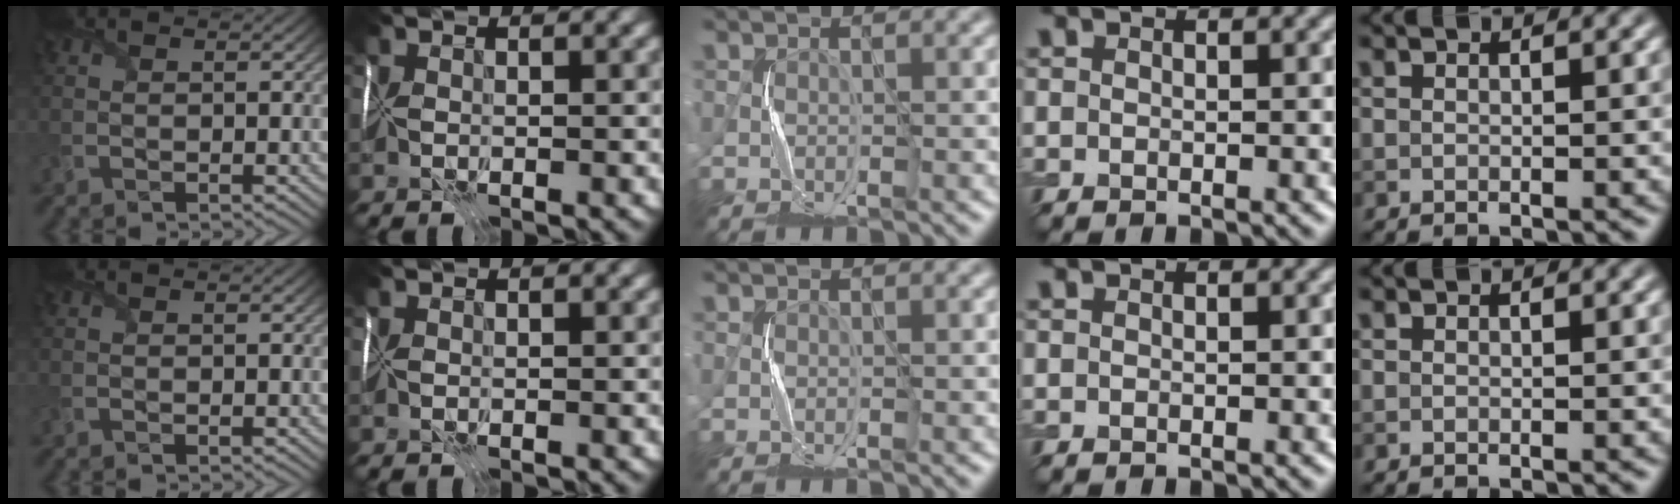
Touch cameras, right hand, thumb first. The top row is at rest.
{}